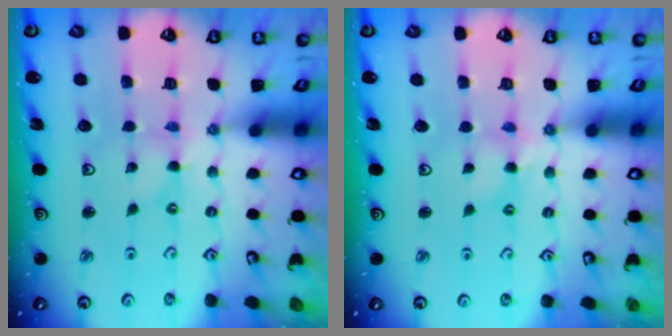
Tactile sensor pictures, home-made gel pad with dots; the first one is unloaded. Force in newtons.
{"total": 3.1, "press": 3.1, "slide": 0.3}